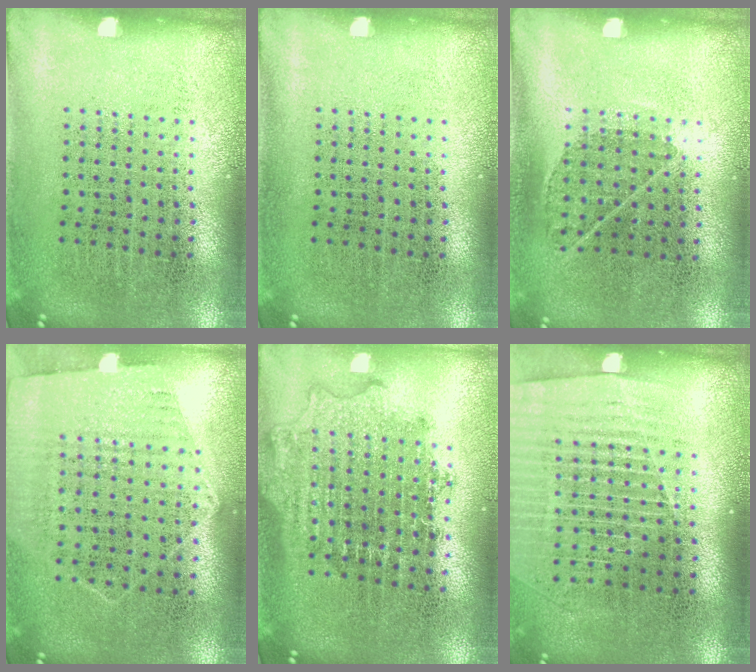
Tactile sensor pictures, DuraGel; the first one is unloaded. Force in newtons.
{"total": 0.0}
{"total": 0.8, "press": 0.6, "slide": 0.5}
{"total": 1.1, "press": 1.0, "slide": 0.4}
{"total": 1.8, "press": 1.5, "slide": 1.0}
{"total": 1.5, "press": 1.4, "slide": 0.5}